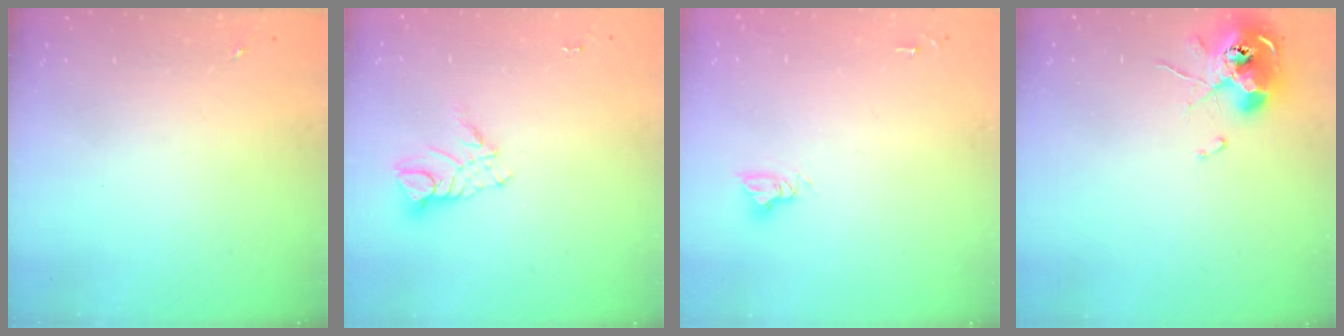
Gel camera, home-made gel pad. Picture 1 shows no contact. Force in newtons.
{"total": 8.9, "press": 8.9, "slide": 0.8}
{"total": 4.9, "press": 4.9, "slide": 0.3}
{"total": 10.2, "press": 10.1, "slide": 1.4}